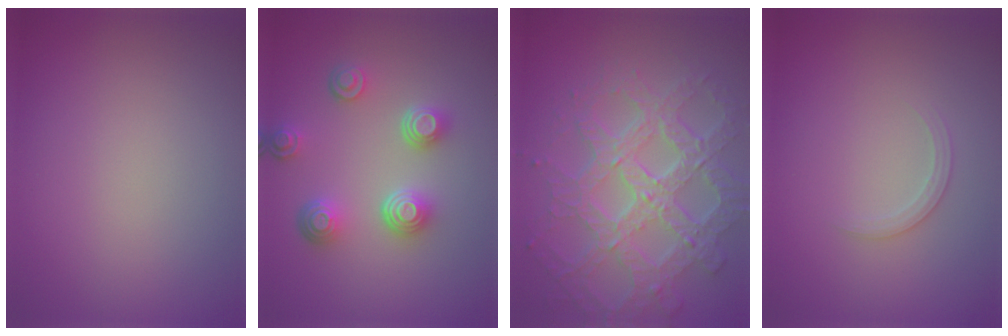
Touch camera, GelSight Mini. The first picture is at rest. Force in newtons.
{"total": 4.4, "press": 3.4, "slide": 2.8}
{"total": 7.9, "press": 5.7, "slide": 5.4}
{"total": 1.3, "press": 1.3, "slide": 0.1}